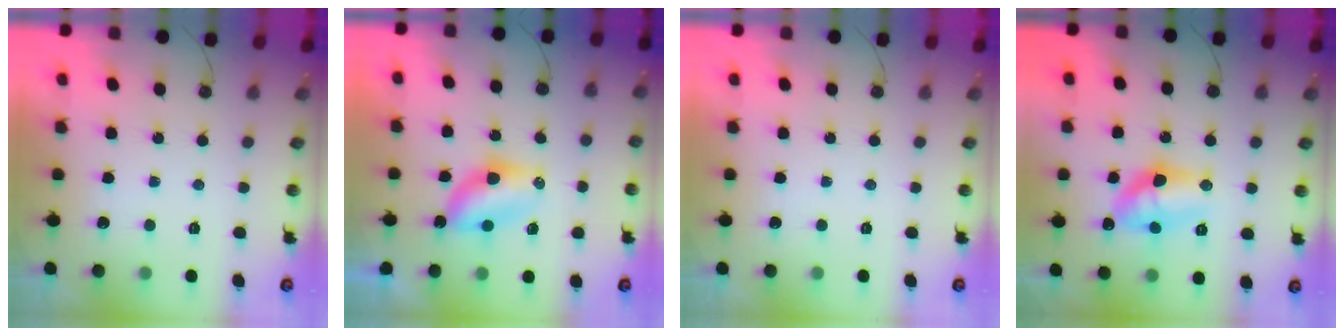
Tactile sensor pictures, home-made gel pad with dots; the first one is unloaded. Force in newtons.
{"total": 6.4, "press": 6.4, "slide": 0.3}
{"total": 0.0}
{"total": 12.9, "press": 12.9, "slide": 1.2}